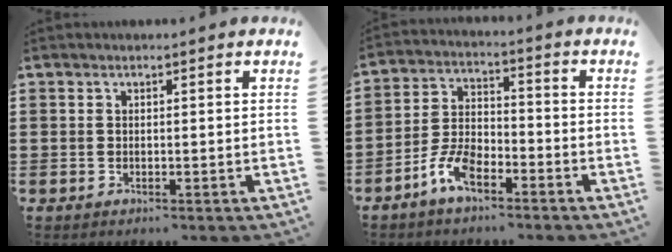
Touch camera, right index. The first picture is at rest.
{"total": 6.4, "force": [-4.2, 2.8, 4.0], "torque": [-0.101, 0.007, -0.085]}